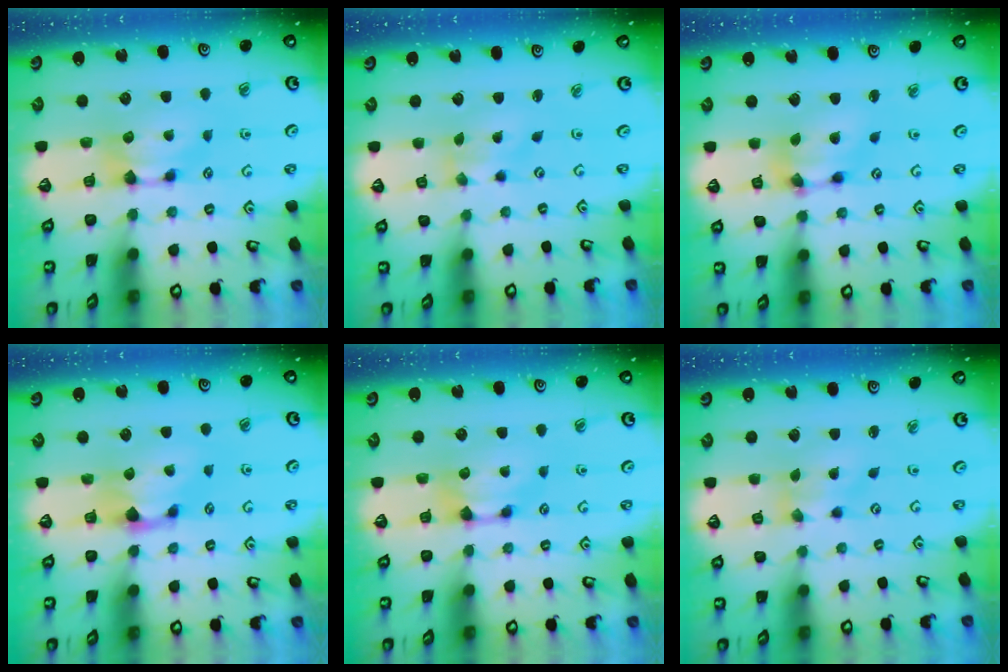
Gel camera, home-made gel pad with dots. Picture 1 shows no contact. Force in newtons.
{"total": 2.0, "press": 1.7, "slide": 1.0}
{"total": 6.4, "press": 6.1, "slide": 1.9}
{"total": 1.3, "press": 0.4, "slide": 1.2}
{"total": 1.2, "press": 0.9, "slide": 0.9}
{"total": 1.2, "press": 0.6, "slide": 1.1}